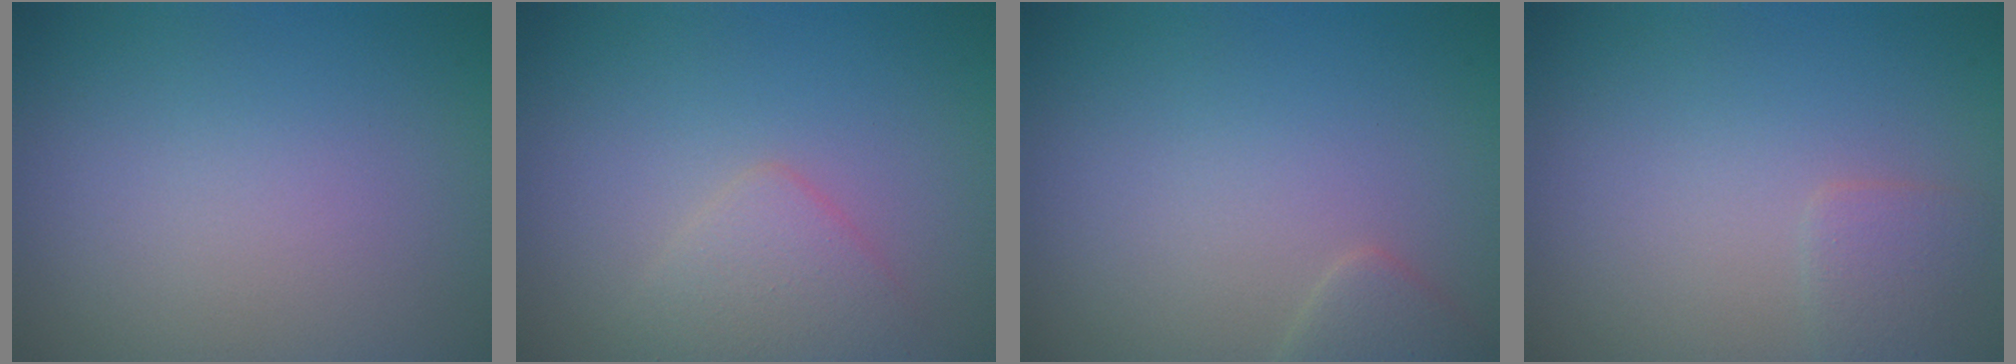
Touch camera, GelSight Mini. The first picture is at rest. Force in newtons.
{"total": 2.3, "press": 2.3, "slide": 0.1}
{"total": 1.5, "press": 1.5, "slide": 0.1}
{"total": 1.3, "press": 1.3, "slide": 0.0}